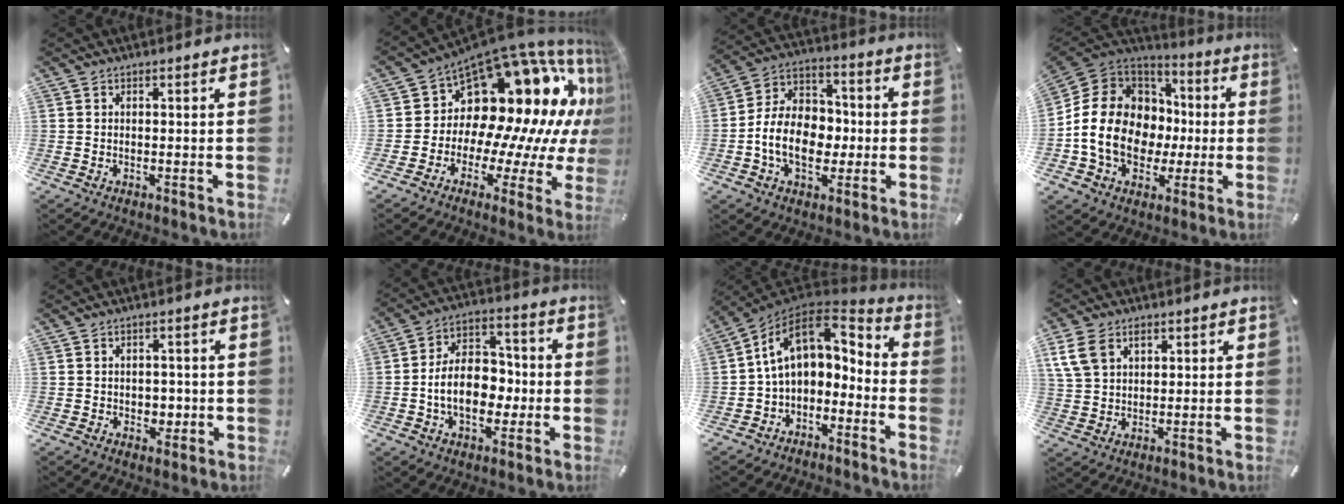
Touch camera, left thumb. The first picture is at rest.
{"total": 17.8, "force": [8.5, 11.2, 10.9], "torque": [-0.151, -0.126, 0.161]}
{"total": 13.1, "force": [-2.8, 10.1, 7.8], "torque": [-0.177, 0.017, -0.049]}
{"total": 16.8, "force": [-3.3, 14.0, 8.8], "torque": [-0.185, 0.013, -0.054]}
{"total": 2.9, "force": [-0.2, 2.6, 1.3], "torque": [-0.011, -0.003, -0.008]}
{"total": 12.8, "force": [-2.4, 9.1, 8.7], "torque": [-0.154, 0.016, -0.041]}
{"total": 12.8, "force": [2.9, 8.5, 9.1], "torque": [-0.171, -0.013, 0.053]}
{"total": 7.6, "force": [3.5, 5.8, 3.5], "torque": [-0.088, 0.002, 0.067]}